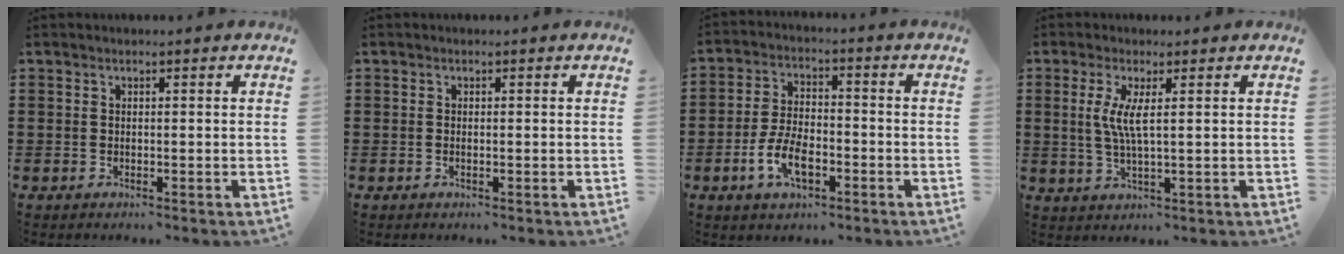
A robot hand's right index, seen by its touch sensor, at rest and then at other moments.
{"total": 0.0}
{"total": 6.8, "force": [-2.8, 3.3, 5.3], "torque": [-0.122, -0.001, -0.058]}
{"total": 4.6, "force": [0.8, 0.5, 4.5], "torque": [-0.097, -0.007, 0.009]}